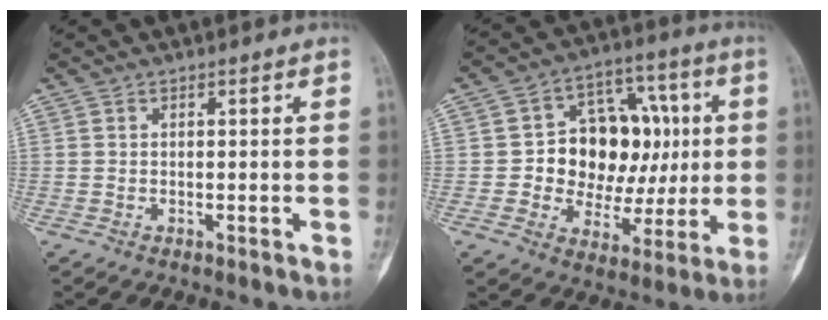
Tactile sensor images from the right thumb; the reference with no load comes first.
{"total": 17.5, "force": [1.4, 12.7, 12.0], "torque": [-0.116, 0.024, 0.028]}